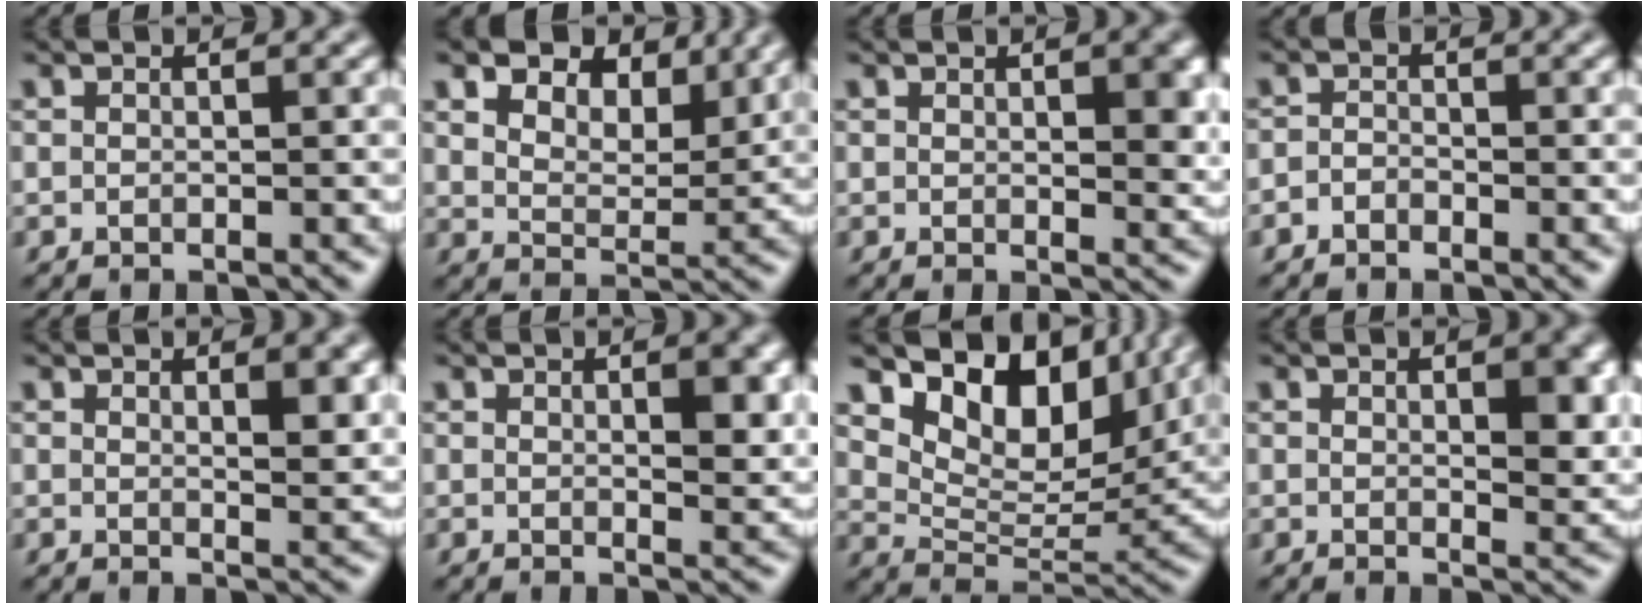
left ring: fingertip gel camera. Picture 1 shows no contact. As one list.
[{"total": 8.4, "force": [5.5, 4.3, 4.6], "torque": [-0.075, 0.005, 0.073]}, {"total": 4.2, "force": [1.1, 1.4, 3.8], "torque": [-0.041, 0.000, 0.020]}, {"total": 1.1, "force": [-0.8, 0.7, 0.4], "torque": [-0.005, 0.003, -0.019]}, {"total": 3.3, "force": [1.6, 1.0, 2.7], "torque": [-0.032, -0.003, 0.028]}, {"total": 4.0, "force": [1.4, 1.2, 3.6], "torque": [-0.044, -0.003, 0.024]}, {"total": 11.5, "force": [6.9, 6.1, 6.9], "torque": [-0.120, -0.006, 0.125]}, {"total": 5.4, "force": [1.7, 2.0, 4.7], "torque": [-0.053, -0.002, 0.032]}]